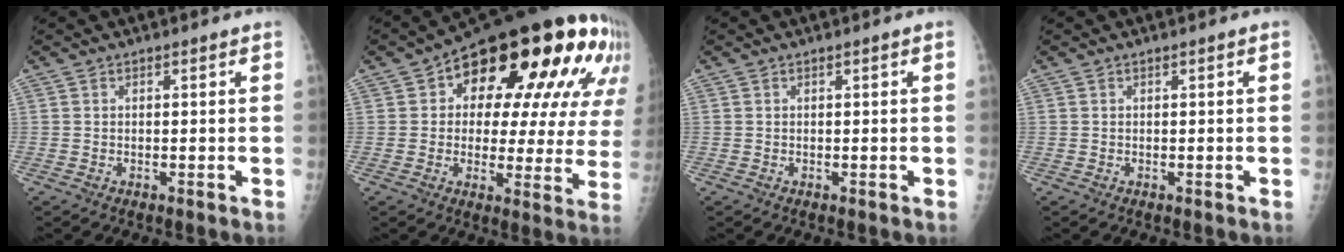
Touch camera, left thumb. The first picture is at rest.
{"total": 27.8, "force": [11.1, 13.2, 21.8], "torque": [-0.247, 0.017, 0.151]}
{"total": 0.0}
{"total": 0.0}